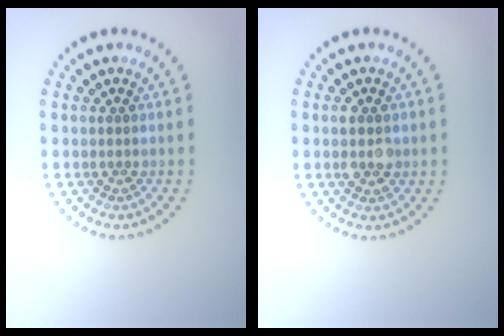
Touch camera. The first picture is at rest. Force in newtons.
{"total": 2.2, "press": 2.2, "slide": 0.2}